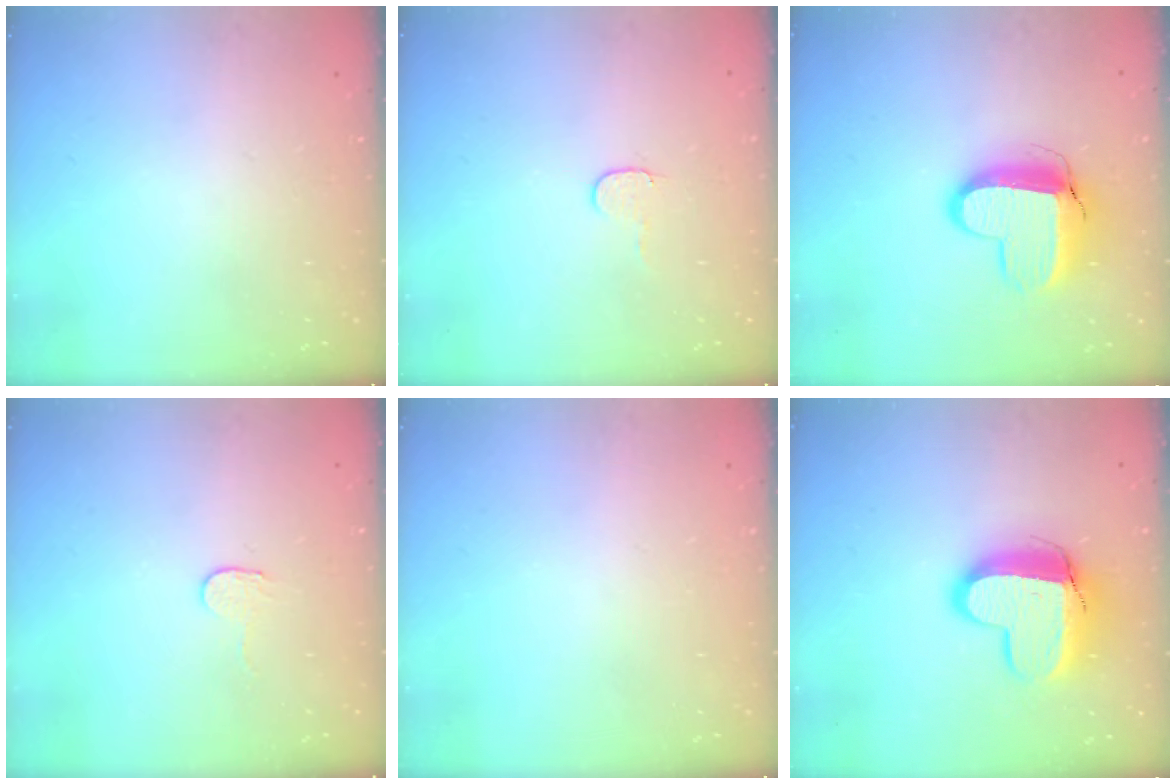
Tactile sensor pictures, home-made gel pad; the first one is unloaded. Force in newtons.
{"total": 4.4, "press": 4.4, "slide": 0.3}
{"total": 12.8, "press": 12.8, "slide": 1.0}
{"total": 2.7, "press": 2.7, "slide": 0.2}
{"total": 0.6, "press": 0.6, "slide": 0.2}
{"total": 12.7, "press": 12.7, "slide": 1.4}